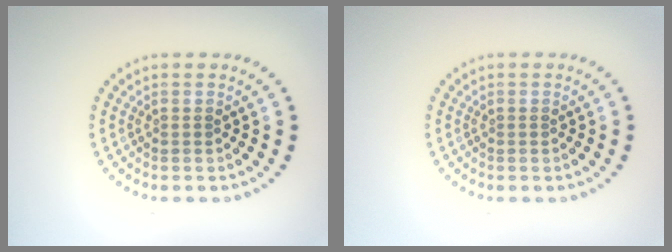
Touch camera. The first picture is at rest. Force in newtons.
{"total": 0.0}